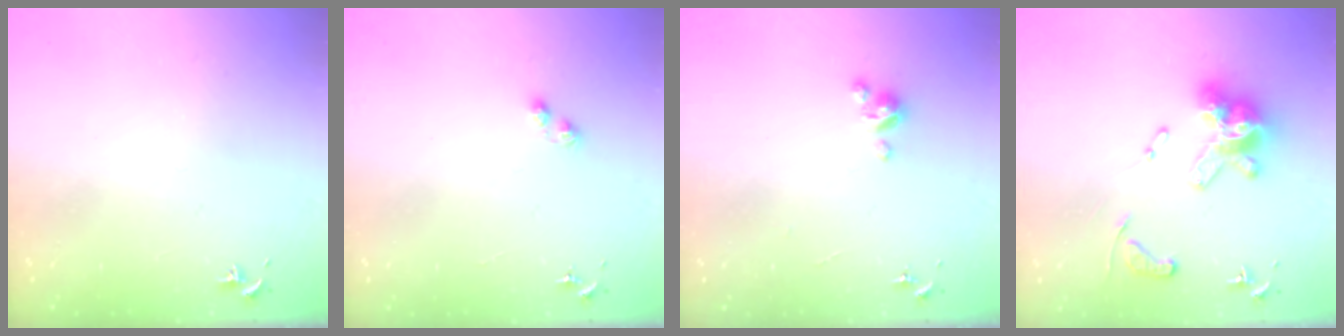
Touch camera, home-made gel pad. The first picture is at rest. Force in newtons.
{"total": 3.4, "press": 3.3, "slide": 0.5}
{"total": 4.6, "press": 4.6, "slide": 0.3}
{"total": 17.1, "press": 17.0, "slide": 1.4}